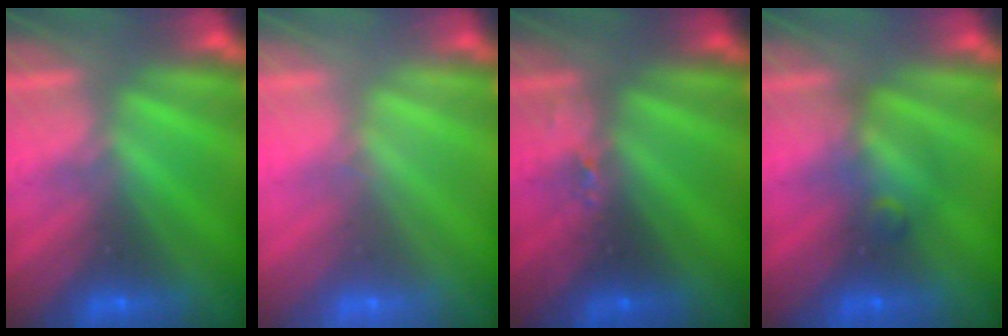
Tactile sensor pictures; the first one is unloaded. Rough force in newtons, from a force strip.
{"total": 1.9}
{"total": 2.4}
{"total": 2.4}